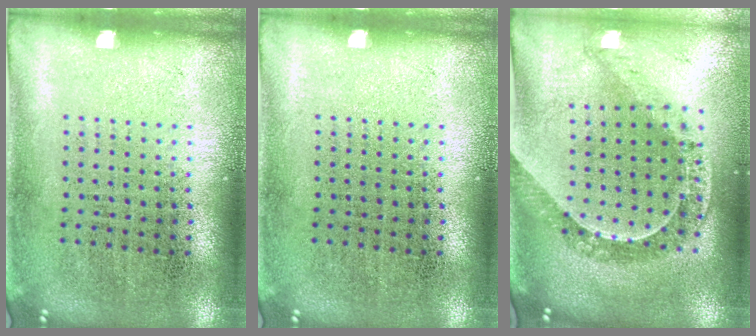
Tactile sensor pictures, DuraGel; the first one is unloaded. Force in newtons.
{"total": 0.0}
{"total": 1.1, "press": 1.1, "slide": 0.2}